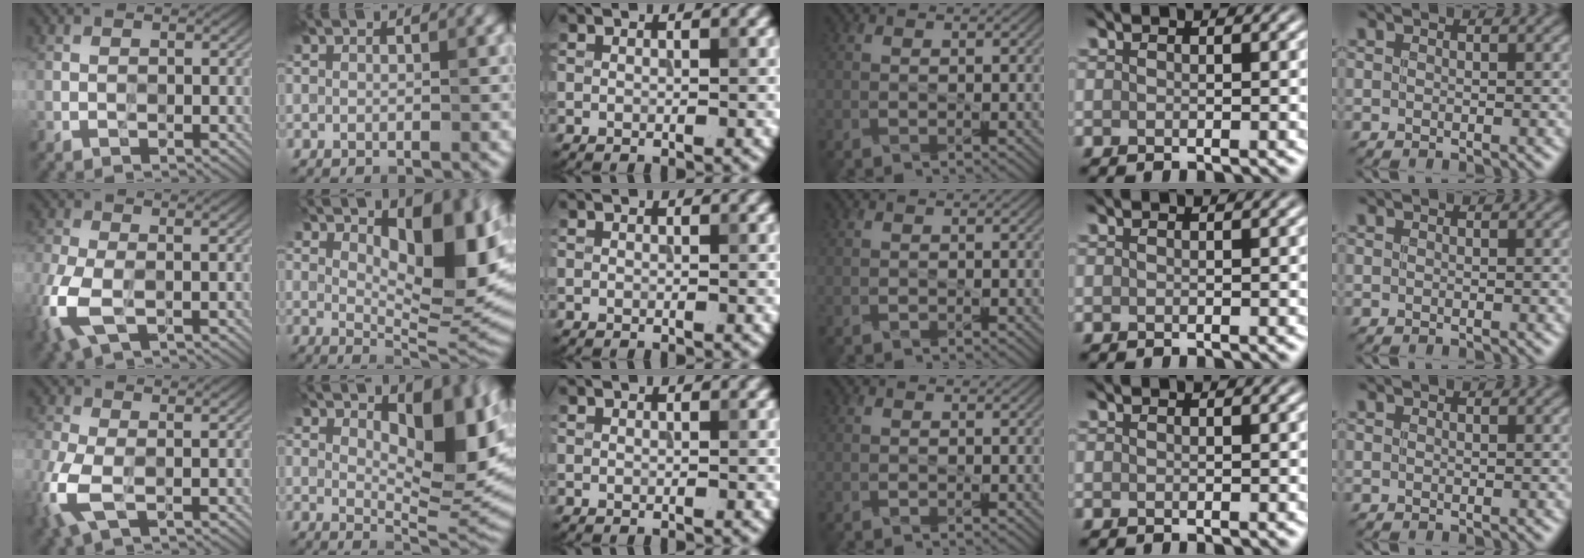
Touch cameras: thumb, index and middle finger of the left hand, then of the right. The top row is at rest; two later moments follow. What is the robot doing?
{"motion": "wipe", "object": "measuring cup"}